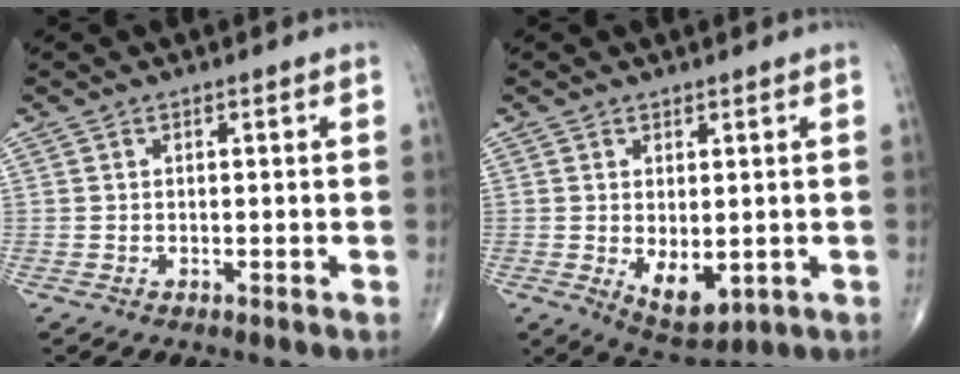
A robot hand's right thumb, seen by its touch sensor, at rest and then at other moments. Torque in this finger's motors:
{"motor_torque": [-0.21, 0.42, 0.42, 0.29, 0.18]}